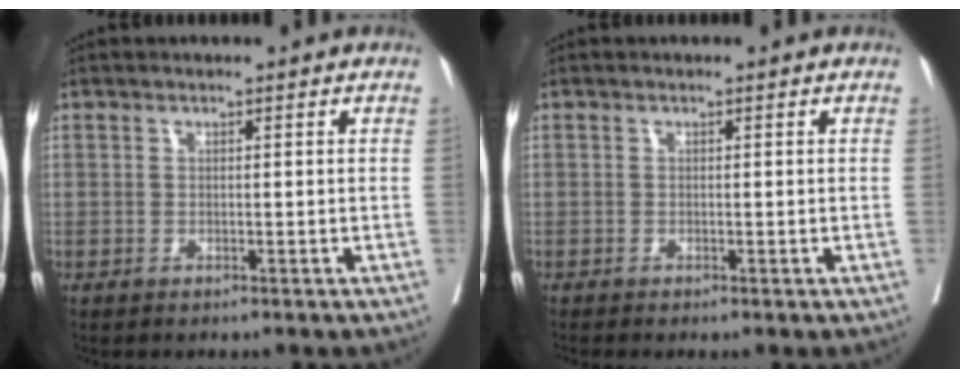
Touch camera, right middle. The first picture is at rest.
{"total": 0.6, "force": [-0.5, -0.1, 0.2], "torque": [-0.001, 0.000, -0.011]}